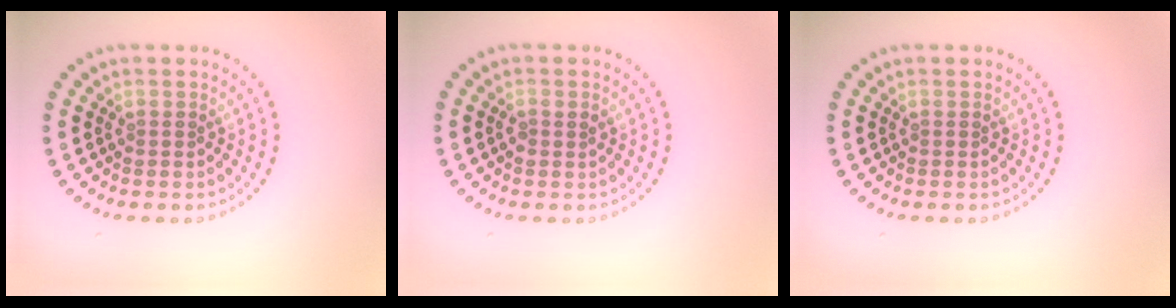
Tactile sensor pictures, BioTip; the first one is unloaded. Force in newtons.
{"total": 0.9, "press": 0.9, "slide": 0.2}
{"total": 0.0}